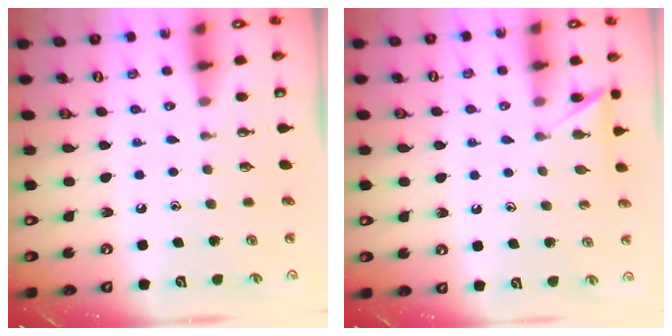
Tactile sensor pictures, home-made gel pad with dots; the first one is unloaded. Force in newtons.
{"total": 4.0, "press": 4.0, "slide": 0.5}